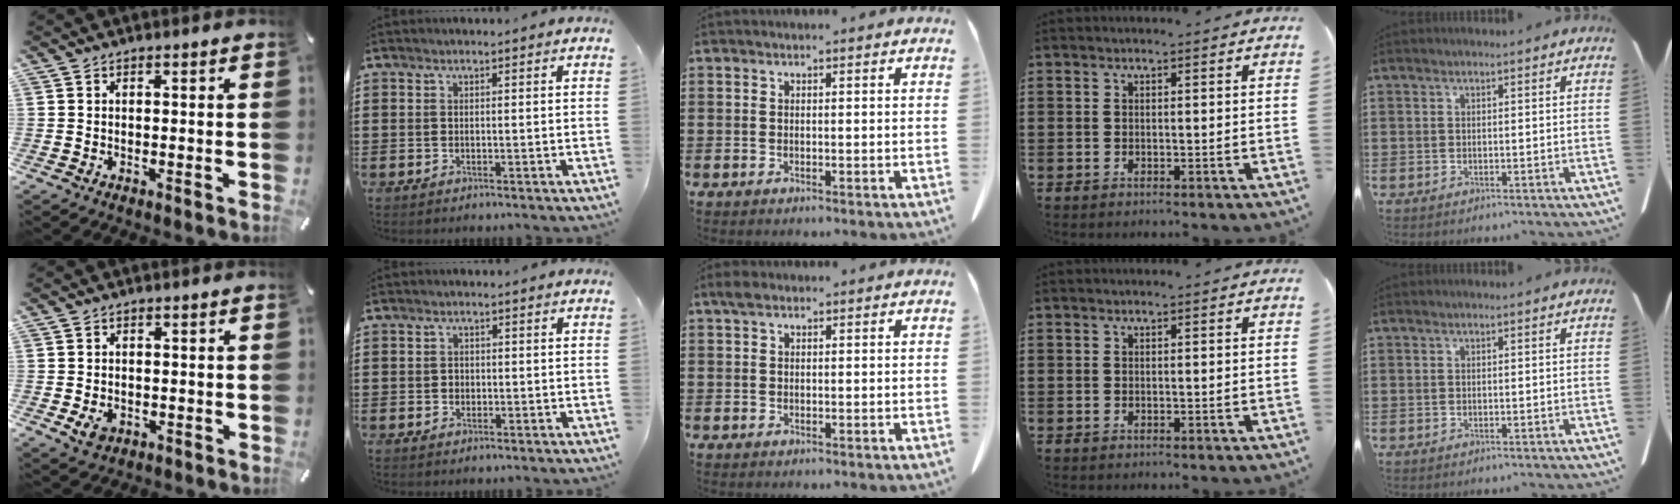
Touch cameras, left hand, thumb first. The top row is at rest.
{"thumb": {"total": 3.3, "force": [-0.9, 2.7, 1.8], "torque": [-0.034, -0.004, -0.019]}, "index": {"total": 0.9, "force": [-0.1, 0.8, 0.4], "torque": [-0.010, 0.005, -0.002]}, "middle": {"total": 1.4, "force": [0.6, 0.9, 0.8], "torque": [-0.021, 0.006, 0.011]}}